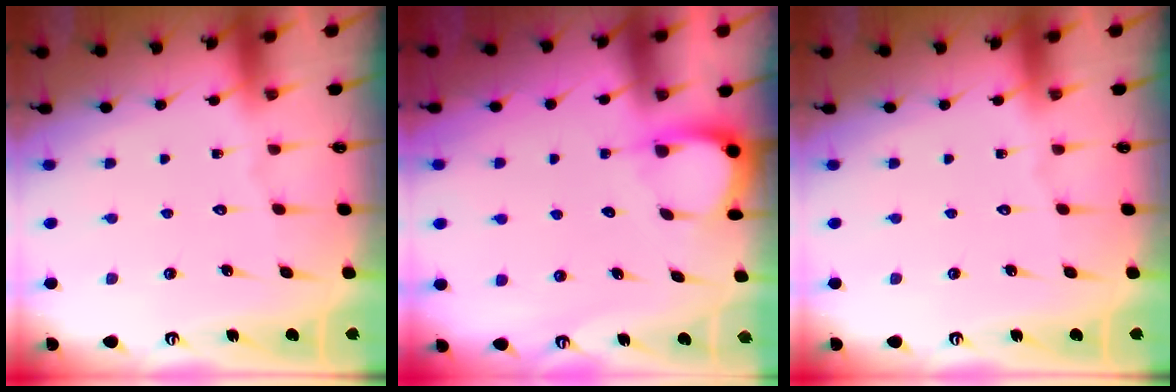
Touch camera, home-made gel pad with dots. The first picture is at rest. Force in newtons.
{"total": 3.0, "press": 3.0, "slide": 0.4}
{"total": 0.0}